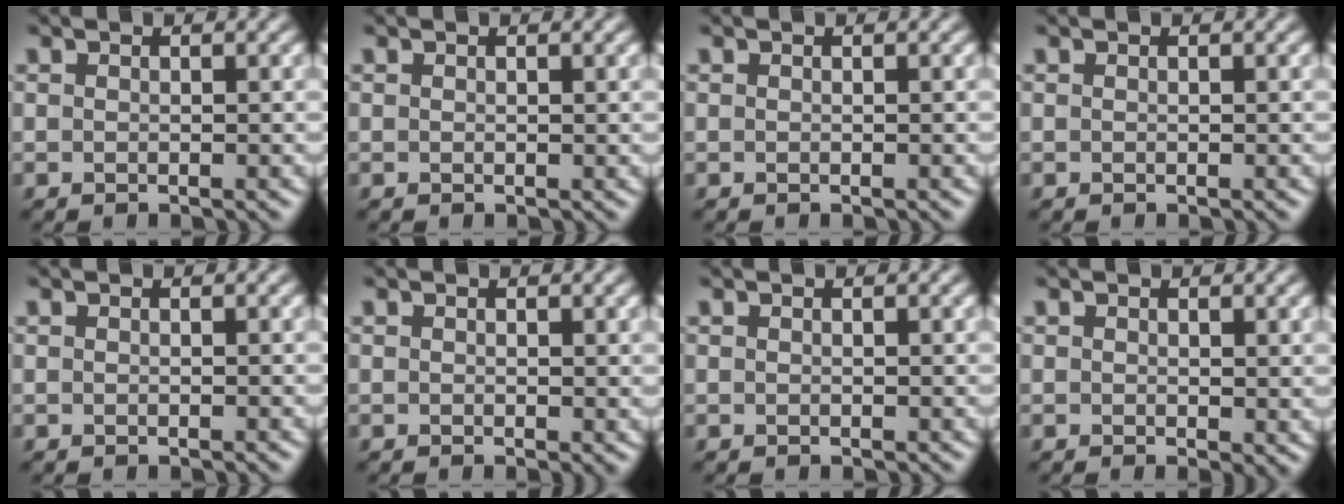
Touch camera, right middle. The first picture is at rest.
{"total": 0.0}
{"total": 0.0}
{"total": 0.0}
{"total": 0.0}
{"total": 0.7, "force": [0.1, 0.3, 0.6], "torque": [-0.003, -0.004, 0.001]}
{"total": 0.0}
{"total": 1.2, "force": [0.2, 0.5, 1.1], "torque": [-0.007, -0.005, 0.003]}